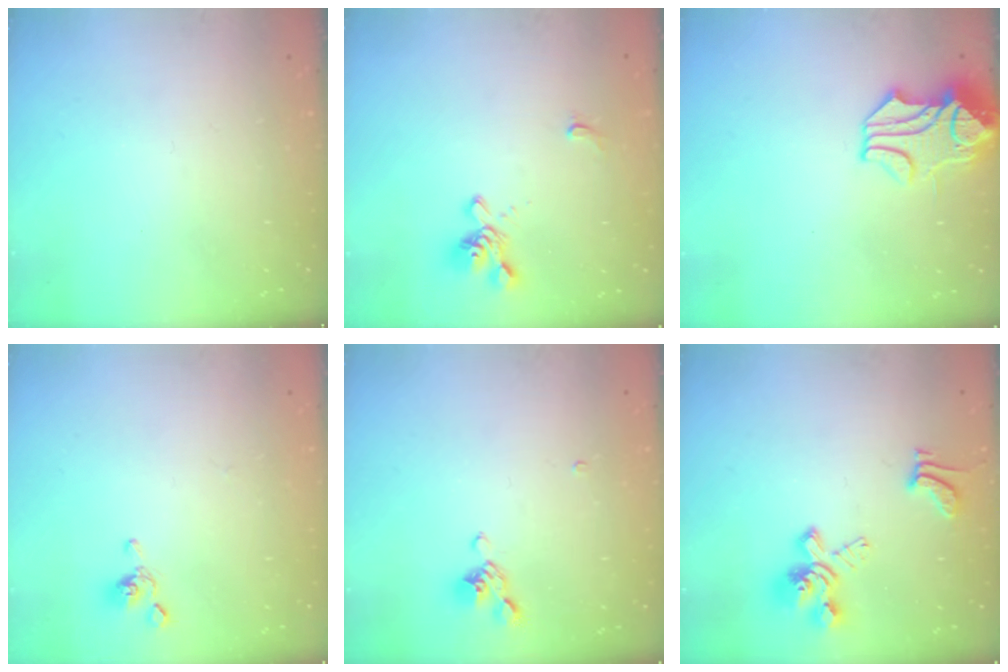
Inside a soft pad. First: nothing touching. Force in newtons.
{"total": 1.6, "press": 1.0, "slide": 1.2}
{"total": 2.4, "press": 2.1, "slide": 1.1}
{"total": 2.2, "press": 2.0, "slide": 0.8}
{"total": 1.8, "press": 1.5, "slide": 1.0}
{"total": 5.1, "press": 4.8, "slide": 1.8}